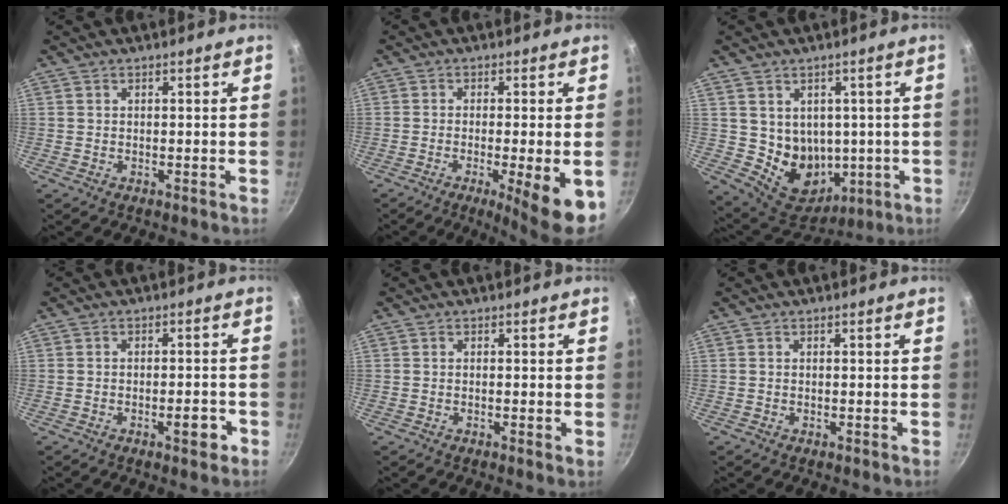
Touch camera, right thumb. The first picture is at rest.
{"total": 10.4, "force": [-3.5, 1.6, 9.7], "torque": [-0.136, -0.001, -0.046]}
{"total": 11.7, "force": [0.6, 9.9, 6.2], "torque": [-0.063, -0.021, 0.036]}
{"total": 4.1, "force": [-2.0, 1.5, 3.2], "torque": [-0.026, 0.020, -0.025]}
{"total": 0.8, "force": [-0.2, 0.0, 0.8], "torque": [-0.014, -0.001, -0.006]}
{"total": 0.0}